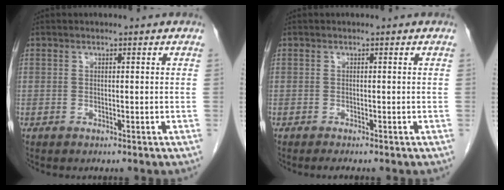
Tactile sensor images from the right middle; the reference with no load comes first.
{"total": 1.2, "force": [-1.0, 0.0, 0.6], "torque": [-0.010, -0.004, -0.013]}